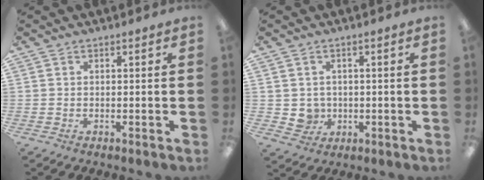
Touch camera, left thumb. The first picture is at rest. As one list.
[{"total": 3.8, "force": [0.5, 3.7, 0.7], "torque": [-0.012, 0.004, 0.011]}]